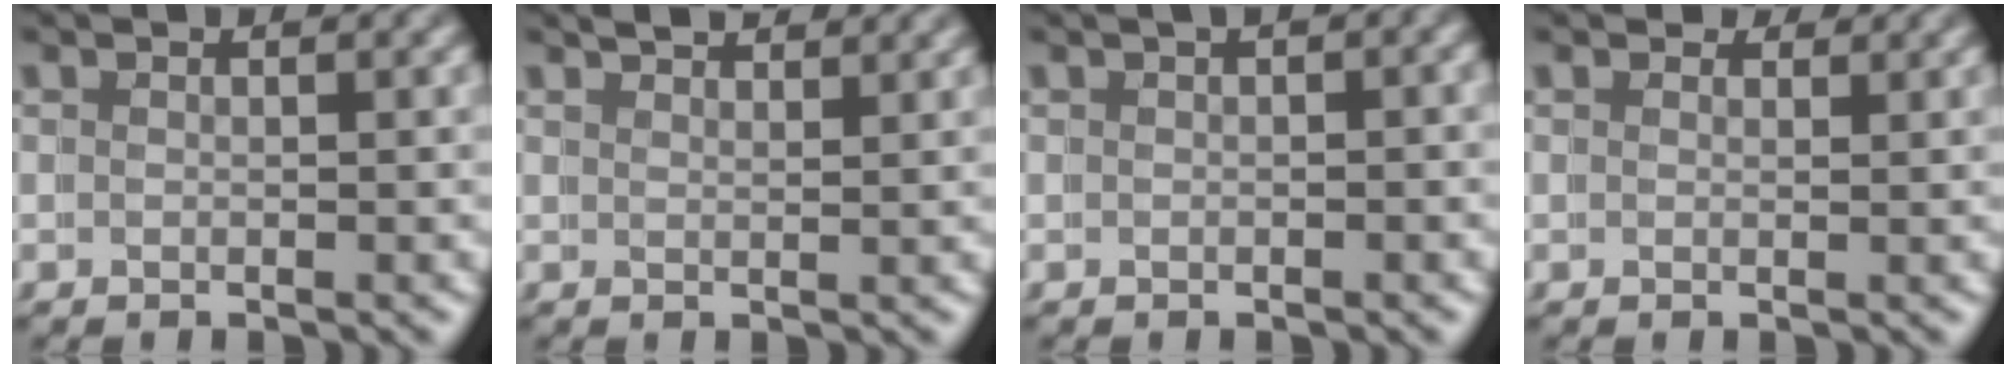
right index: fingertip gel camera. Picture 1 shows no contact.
{"total": 3.0, "force": [2.9, -0.6, 0.4], "torque": [0.003, 0.004, 0.046]}
{"total": 0.7, "force": [-0.1, 0.4, 0.5], "torque": [0.000, 0.011, -0.008]}
{"total": 1.6, "force": [1.6, -0.1, 0.1], "torque": [-0.001, -0.002, 0.023]}